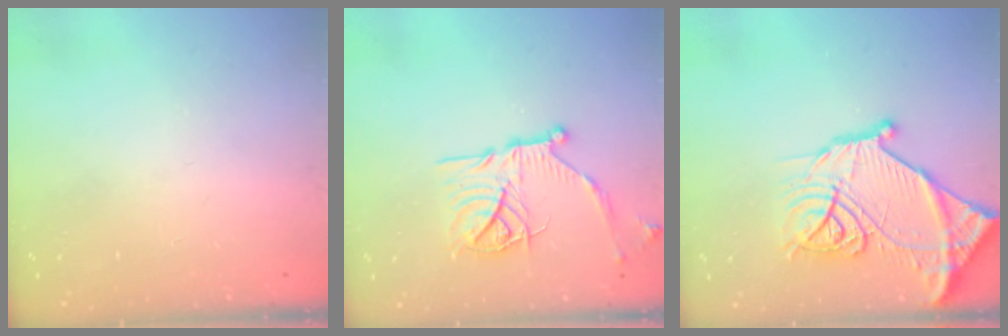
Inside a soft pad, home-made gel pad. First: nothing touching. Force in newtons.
{"total": 18.0, "press": 18.0, "slide": 1.5}
{"total": 21.2, "press": 21.1, "slide": 1.9}